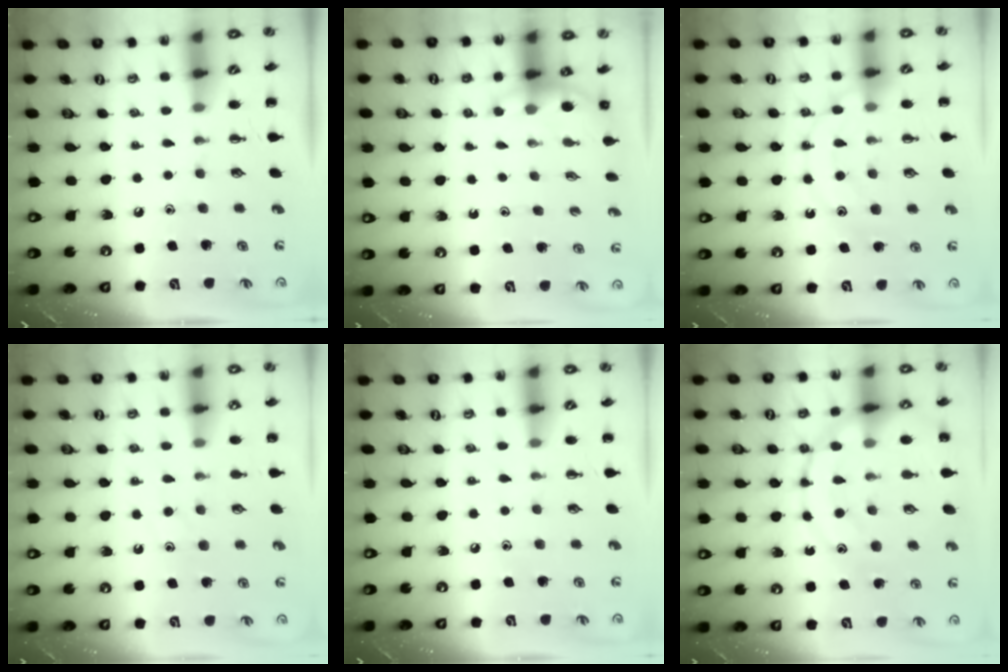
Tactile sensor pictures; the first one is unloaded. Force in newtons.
{"total": 3.9, "press": 3.7, "slide": 1.3}
{"total": 12.0, "press": 12.0, "slide": 0.9}
{"total": 9.6, "press": 9.5, "slide": 1.2}
{"total": 6.3, "press": 5.9, "slide": 2.0}
{"total": 18.7, "press": 18.7, "slide": 1.0}